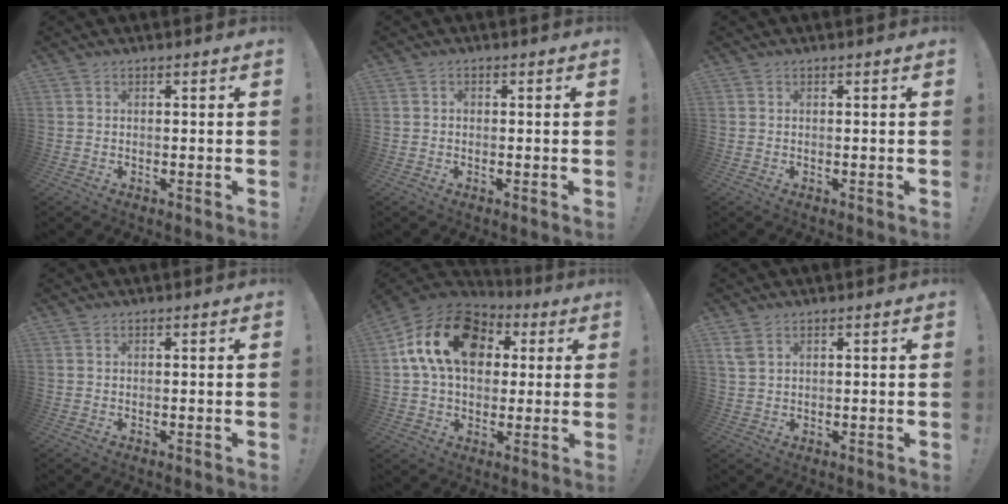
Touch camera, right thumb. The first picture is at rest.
{"total": 0.8, "force": [-0.4, 0.7, 0.2], "torque": [-0.004, 0.003, -0.007]}
{"total": 0.0}
{"total": 0.0}
{"total": 19.9, "force": [5.9, 13.9, 12.9], "torque": [-0.221, 0.004, 0.108]}
{"total": 3.6, "force": [2.1, 1.9, 2.2], "torque": [-0.039, -0.005, 0.042]}